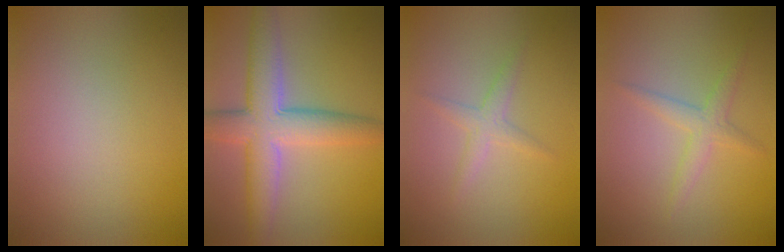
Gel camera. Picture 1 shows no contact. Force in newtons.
{"total": 7.3, "press": 7.3, "slide": 0.3}
{"total": 1.7, "press": 1.6, "slide": 0.1}
{"total": 2.1, "press": 2.1, "slide": 0.1}